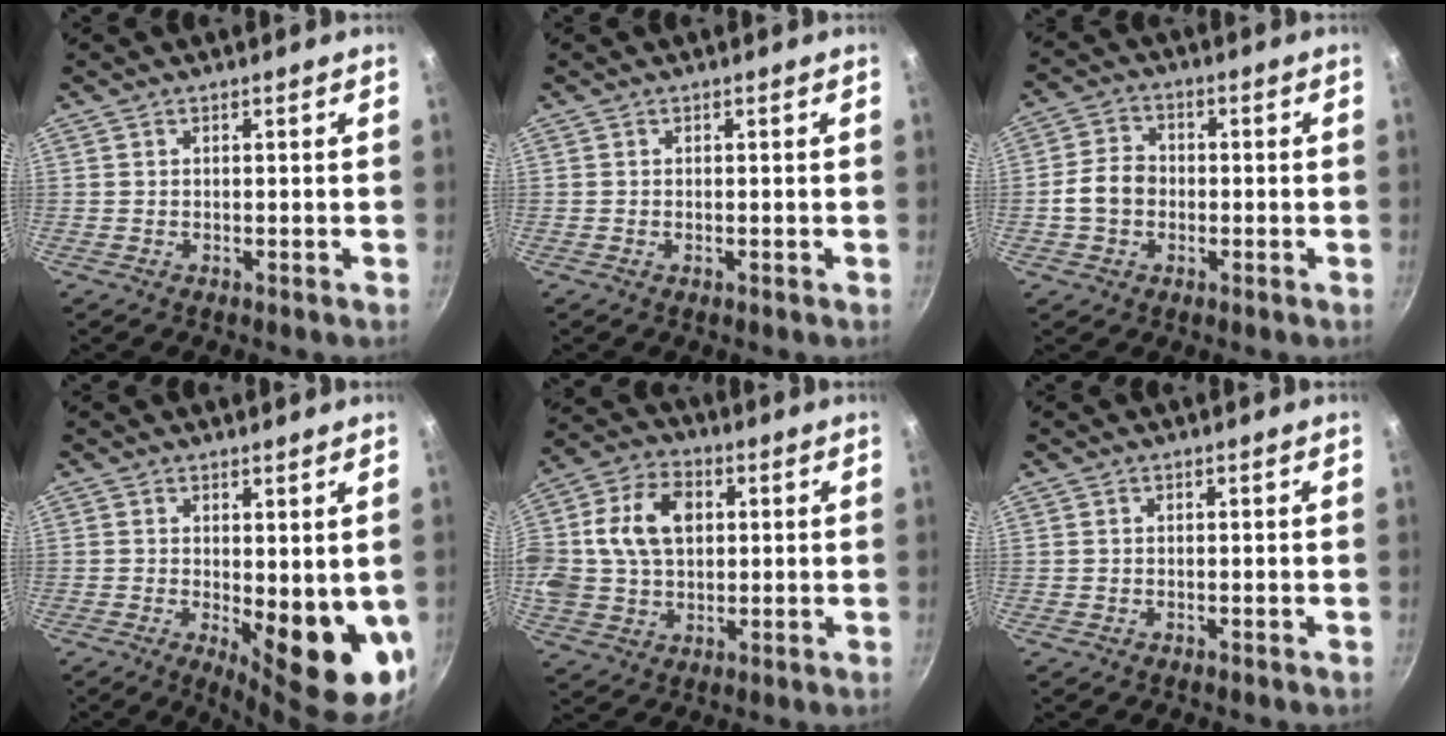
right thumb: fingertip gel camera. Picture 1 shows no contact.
{"total": 0.0}
{"total": 6.5, "force": [-1.1, 5.2, 3.7], "torque": [-0.046, 0.021, -0.029]}
{"total": 12.5, "force": [-0.7, 4.9, 11.5], "torque": [-0.126, -0.024, 0.005]}
{"total": 17.6, "force": [2.9, 12.8, 11.6], "torque": [-0.220, 0.023, 0.043]}
{"total": 0.0}